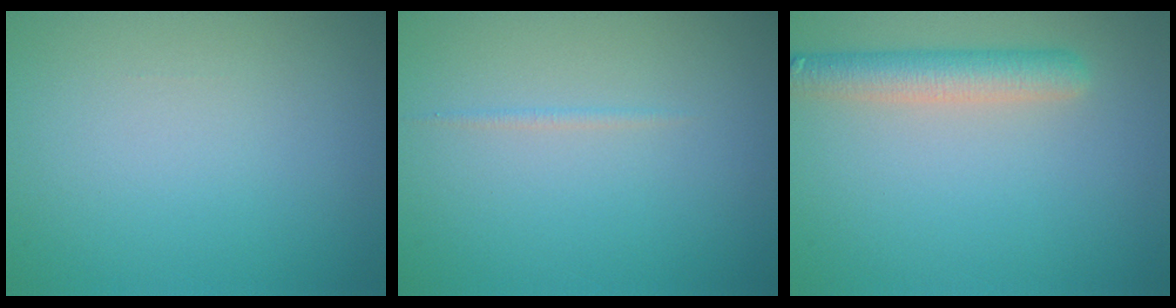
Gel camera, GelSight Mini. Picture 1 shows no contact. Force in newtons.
{"total": 0.5, "press": 0.5, "slide": 0.0}
{"total": 3.9, "press": 3.9, "slide": 0.1}